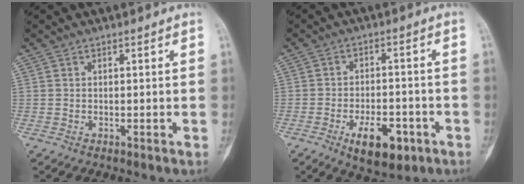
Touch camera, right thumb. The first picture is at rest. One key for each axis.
{"total": 9.9, "fx": -4.7, "fy": 4.9, "fz": 7.2, "tx": -0.095, "ty": 0.019, "tz": -0.064}